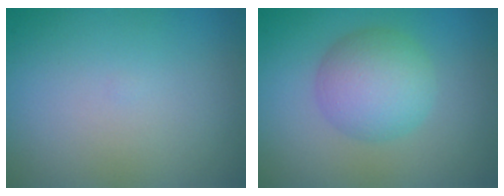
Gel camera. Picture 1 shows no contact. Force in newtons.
{"total": 4.7, "press": 4.7, "slide": 0.1}